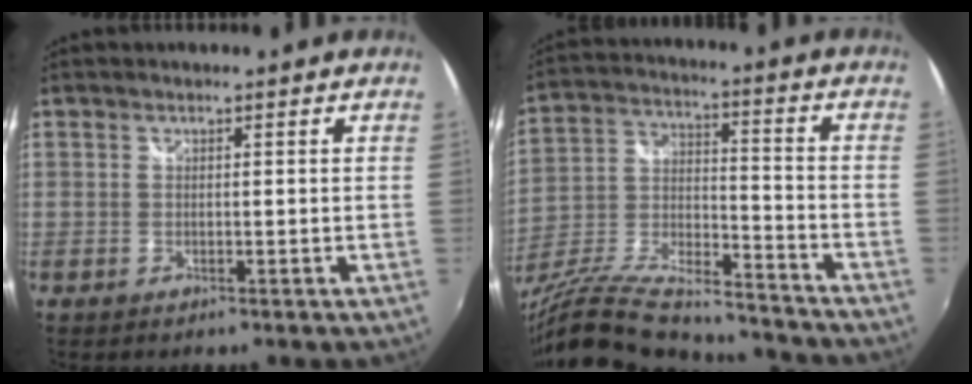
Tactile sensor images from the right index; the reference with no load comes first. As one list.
[{"total": 23.8, "force": [-19.4, 5.9, 12.4], "torque": [-0.241, -0.035, -0.315]}]